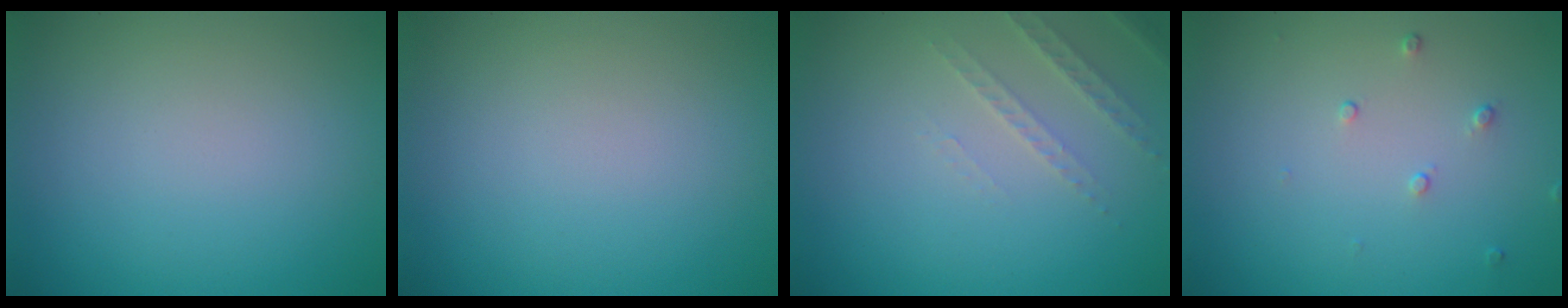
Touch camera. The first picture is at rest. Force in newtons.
{"total": 0.0}
{"total": 1.9, "press": 1.8, "slide": 0.6}
{"total": 0.7, "press": 0.5, "slide": 0.5}